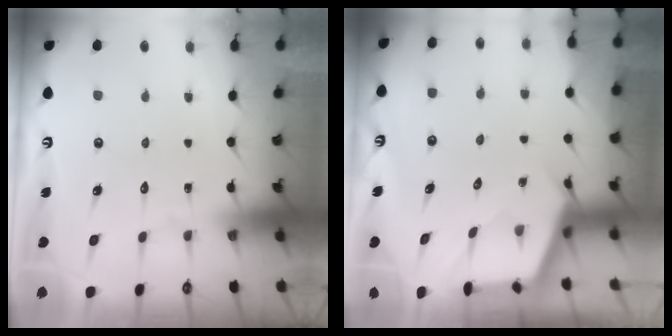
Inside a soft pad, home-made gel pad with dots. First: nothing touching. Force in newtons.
{"total": 2.6, "press": 2.6, "slide": 0.3}